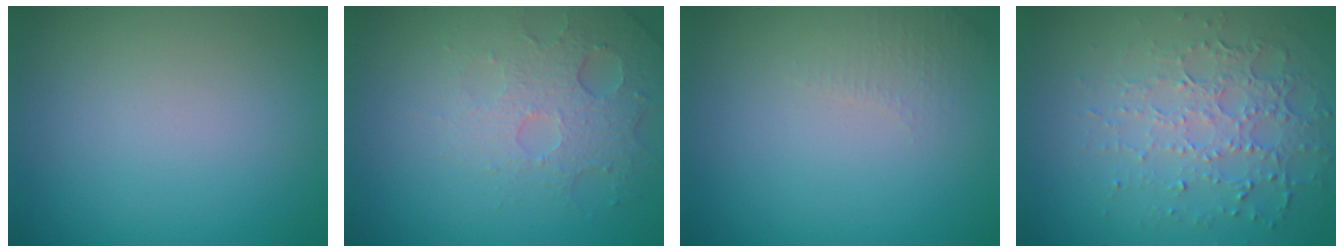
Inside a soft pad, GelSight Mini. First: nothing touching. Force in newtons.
{"total": 5.0, "press": 3.3, "slide": 3.7}
{"total": 1.4, "press": 1.3, "slide": 0.4}
{"total": 4.9, "press": 3.4, "slide": 3.5}